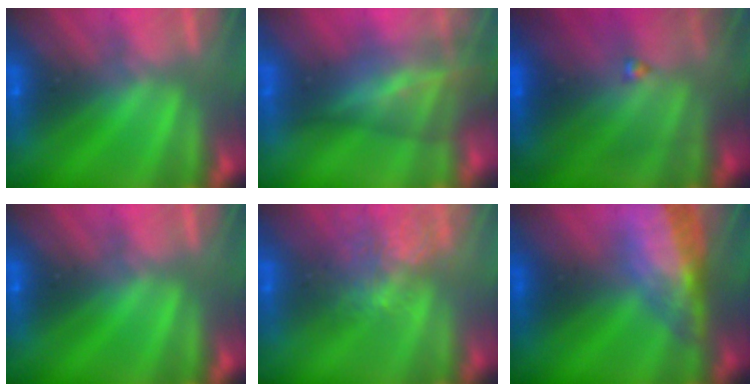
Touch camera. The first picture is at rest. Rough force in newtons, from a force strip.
{"total": 9.7}
{"total": 7.1}
{"total": 0.0}
{"total": 3.7}
{"total": 7.8}